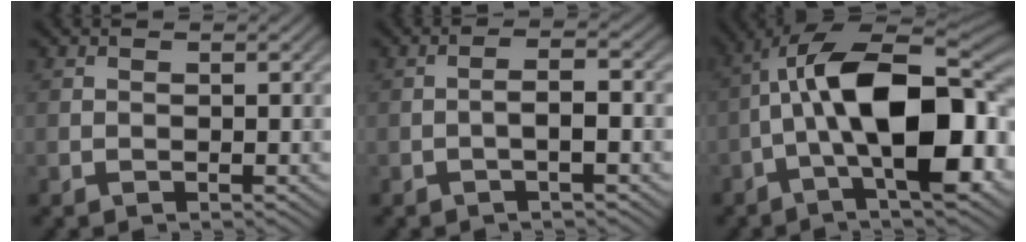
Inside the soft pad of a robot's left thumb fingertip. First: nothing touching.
{"total": 2.3, "force": [-0.9, 0.4, 2.1], "torque": [-0.032, 0.014, -0.023]}
{"total": 15.9, "force": [-2.4, 6.3, 14.4], "torque": [-0.223, 0.032, -0.050]}